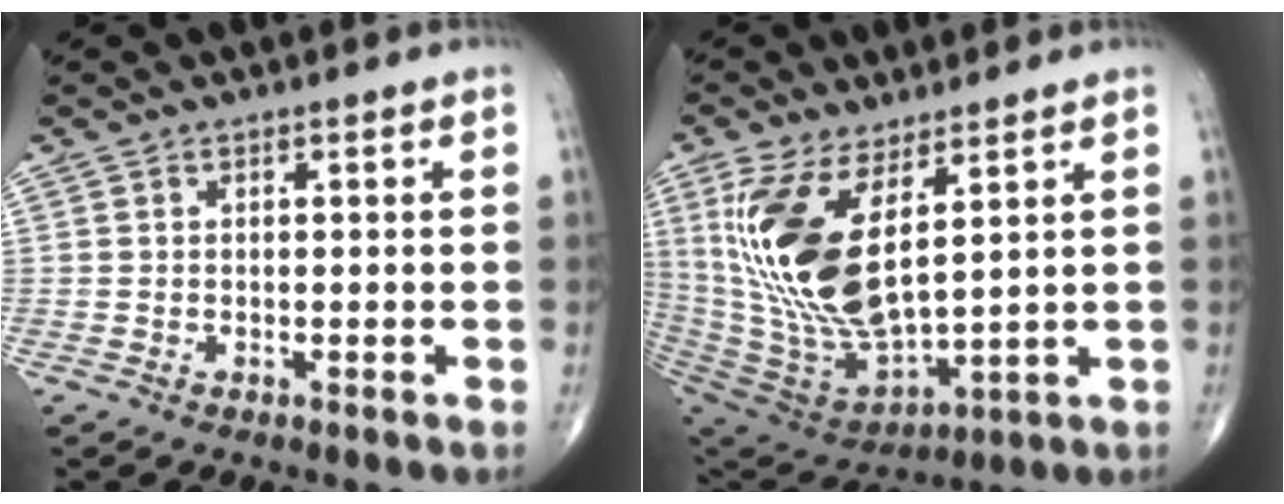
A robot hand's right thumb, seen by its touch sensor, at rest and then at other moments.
{"total": 19.6, "force": [6.2, 8.4, 16.5], "torque": [-0.340, -0.040, 0.136]}